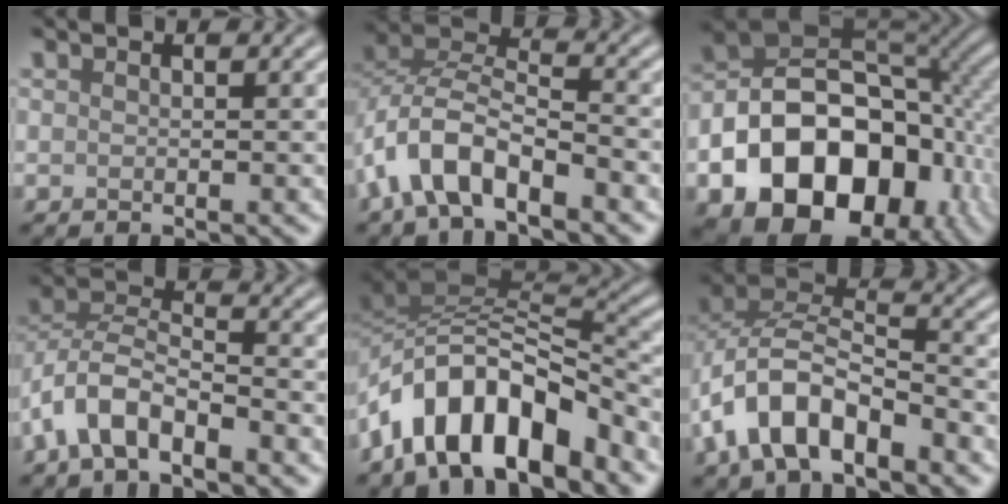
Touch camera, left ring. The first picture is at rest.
{"total": 6.7, "force": [-3.8, 3.0, 4.7], "torque": [-0.084, 0.008, -0.081]}
{"total": 17.7, "force": [-7.1, 12.2, 10.8], "torque": [-0.169, -0.004, -0.123]}
{"total": 5.8, "force": [-3.4, 2.6, 3.8], "torque": [-0.070, 0.007, -0.075]}
{"total": 10.2, "force": [-5.9, 4.7, 6.9], "torque": [-0.092, 0.016, -0.113]}
{"total": 8.2, "force": [-4.0, 4.2, 5.8], "torque": [-0.111, 0.008, -0.082]}